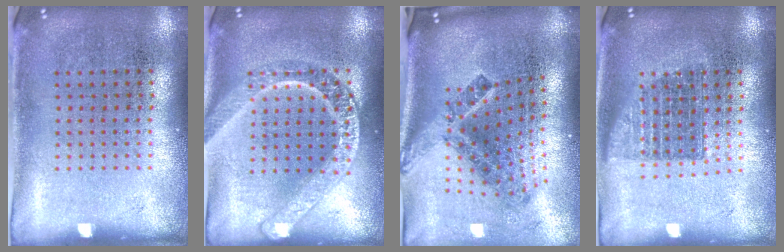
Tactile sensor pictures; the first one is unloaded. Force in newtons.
{"total": 2.4, "press": 2.4, "slide": 0.2}
{"total": 2.7, "press": 1.6, "slide": 2.1}
{"total": 1.4, "press": 1.2, "slide": 0.8}